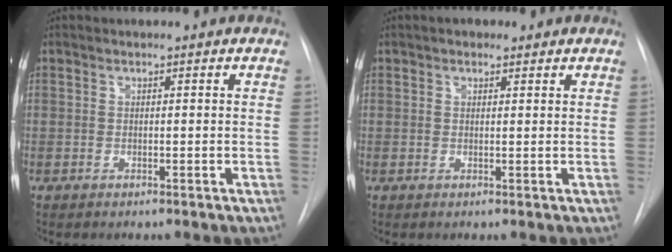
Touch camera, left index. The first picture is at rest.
{"total": 1.4, "force": [0.9, 0.8, 0.8], "torque": [-0.014, 0.002, 0.008]}